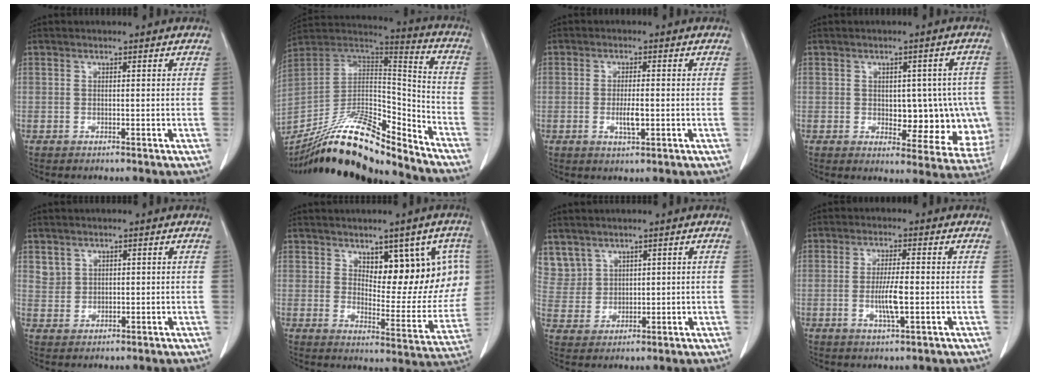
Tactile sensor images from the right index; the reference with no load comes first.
{"total": 23.1, "force": [-19.8, 3.2, 11.5], "torque": [-0.223, 0.006, -0.346]}
{"total": 3.5, "force": [-0.8, 0.7, 3.3], "torque": [-0.067, -0.004, -0.010]}
{"total": 10.8, "force": [-1.0, 5.9, 9.0], "torque": [-0.091, 0.013, 0.004]}
{"total": 2.3, "force": [1.3, 1.9, 0.2], "torque": [0.005, 0.002, 0.022]}
{"total": 12.9, "force": [5.0, 5.8, 10.4], "torque": [-0.116, 0.004, 0.080]}
{"total": 6.9, "force": [4.6, 5.1, 0.7], "torque": [-0.027, 0.014, 0.113]}
{"total": 5.2, "force": [-1.0, 0.4, 5.1], "torque": [-0.102, -0.010, -0.016]}